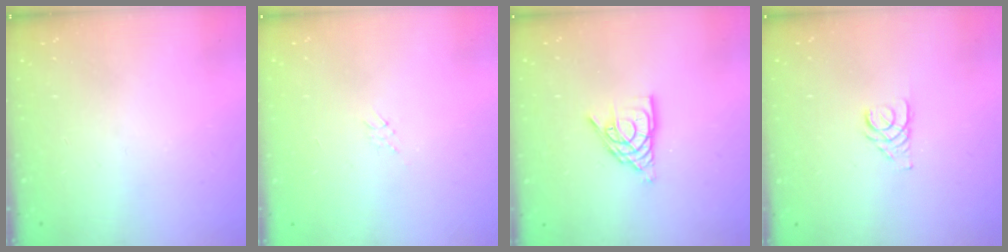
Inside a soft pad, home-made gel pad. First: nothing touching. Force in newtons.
{"total": 3.8, "press": 3.7, "slide": 0.6}
{"total": 9.0, "press": 8.9, "slide": 1.3}
{"total": 2.9, "press": 2.9, "slide": 0.3}